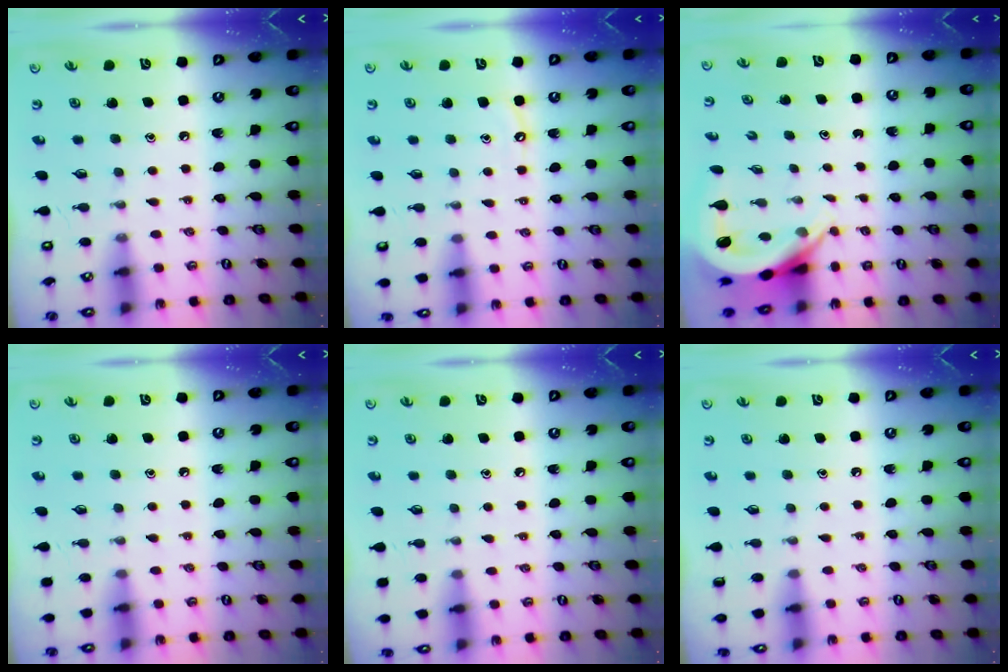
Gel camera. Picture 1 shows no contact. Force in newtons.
{"total": 4.3, "press": 4.3, "slide": 0.6}
{"total": 4.9, "press": 4.8, "slide": 0.8}
{"total": 3.5, "press": 3.5, "slide": 0.6}
{"total": 2.9, "press": 2.9, "slide": 0.4}
{"total": 0.0}